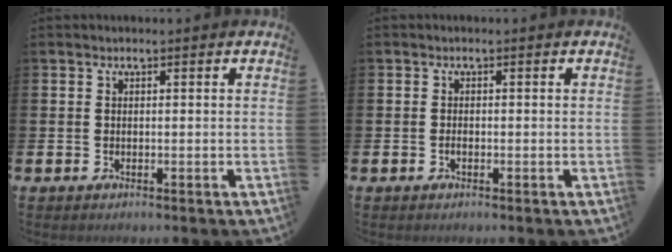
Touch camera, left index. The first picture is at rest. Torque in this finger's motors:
{"motor_torque": [0.02, 0.23, -0.01, 0.00]}